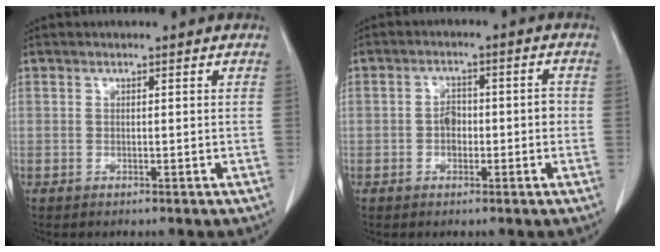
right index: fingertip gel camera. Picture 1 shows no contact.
{"total": 3.8, "force": [-0.8, 2.3, 2.9], "torque": [-0.043, 0.019, -0.012]}